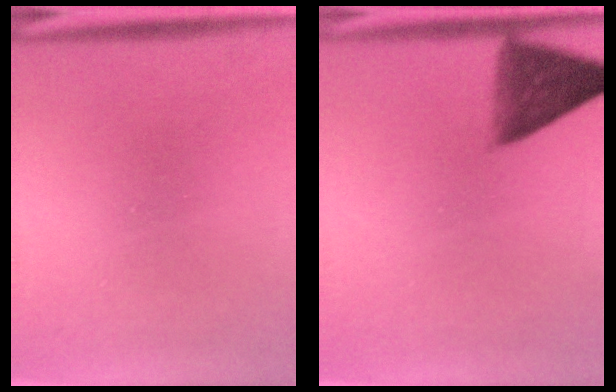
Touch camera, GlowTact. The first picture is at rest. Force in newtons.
{"total": 8.0}